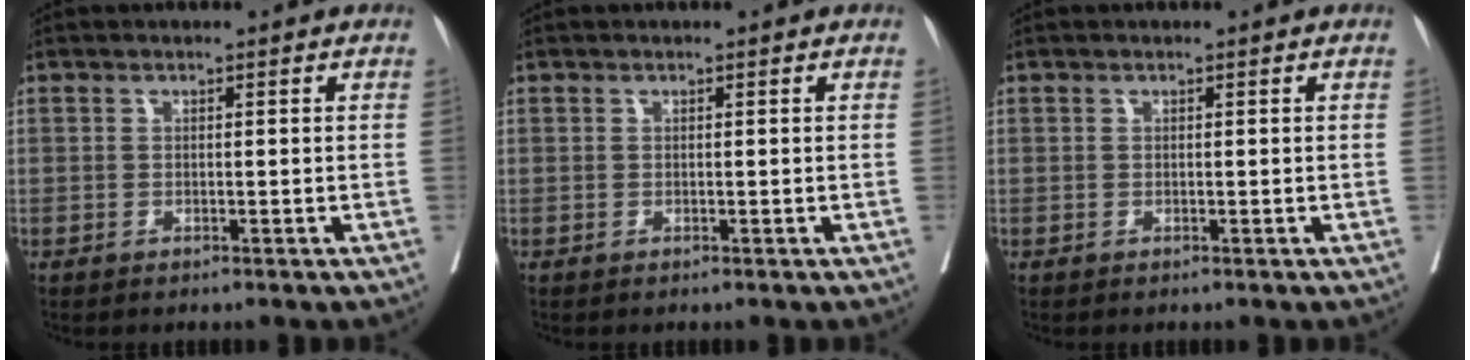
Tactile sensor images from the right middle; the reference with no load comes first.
{"total": 0.0}
{"total": 0.0}